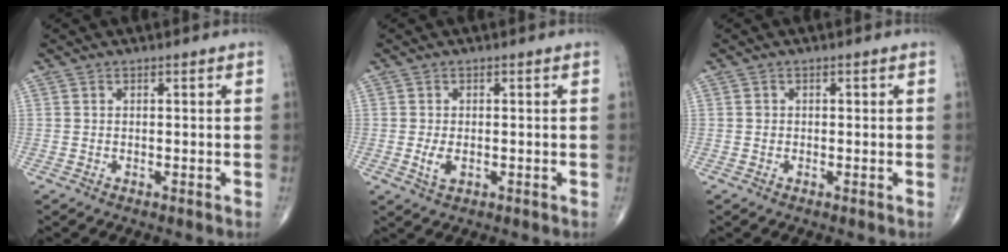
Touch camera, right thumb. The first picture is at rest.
{"total": 2.8, "force": [-0.5, 1.5, 2.3], "torque": [-0.048, -0.007, -0.007]}
{"total": 0.8, "force": [0.1, 0.8, 0.3], "torque": [0.002, 0.002, 0.001]}